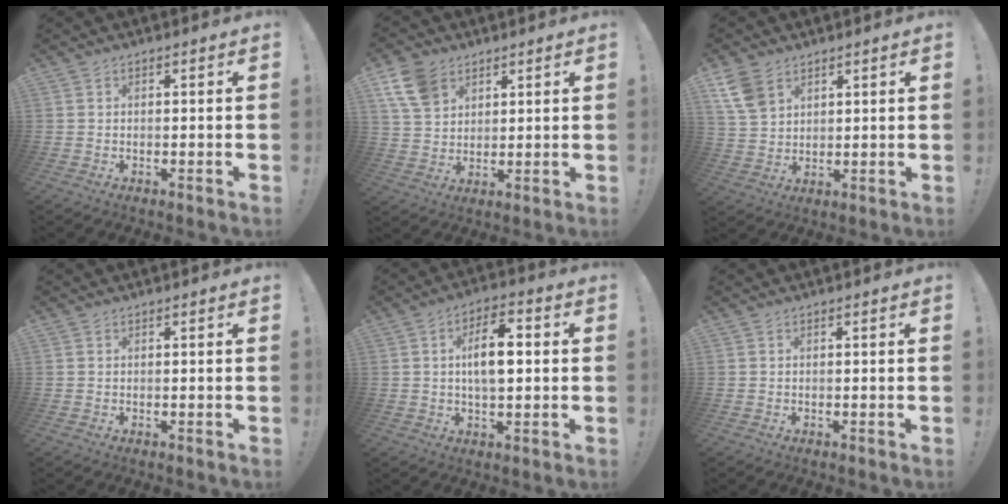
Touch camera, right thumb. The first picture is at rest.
{"total": 10.8, "force": [6.2, 7.3, 5.0], "torque": [-0.099, -0.023, 0.124]}
{"total": 8.6, "force": [5.1, 5.4, 4.3], "torque": [-0.085, -0.017, 0.104]}
{"total": 0.0}
{"total": 10.0, "force": [1.0, 5.1, 8.5], "torque": [-0.142, 0.003, 0.011]}
{"total": 0.0}